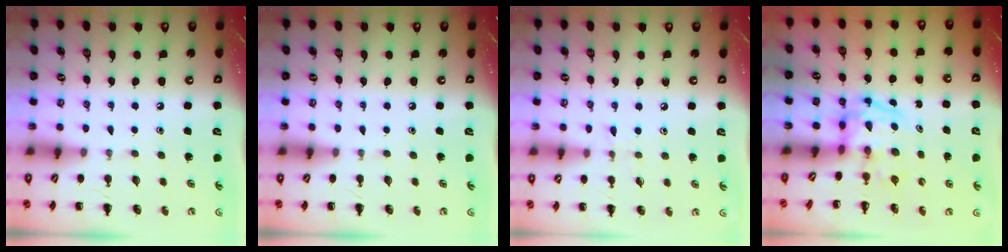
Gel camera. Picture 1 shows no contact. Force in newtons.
{"total": 0.0}
{"total": 6.0, "press": 5.5, "slide": 2.3}
{"total": 4.0, "press": 3.9, "slide": 0.6}